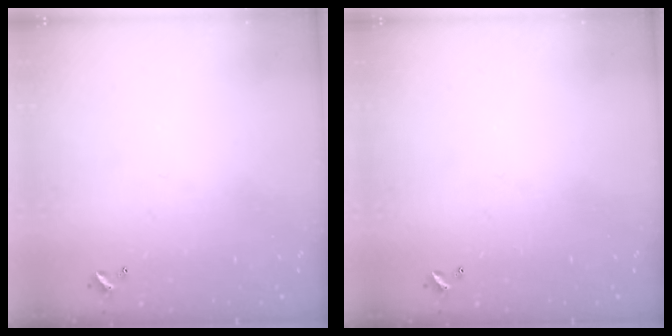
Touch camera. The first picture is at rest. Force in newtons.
{"total": 0.0}